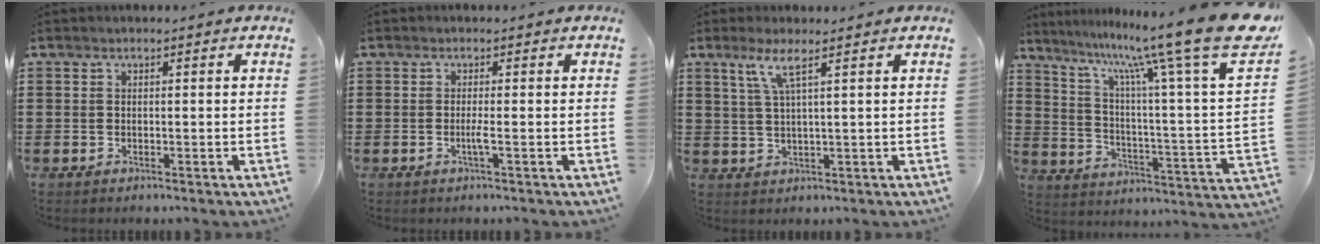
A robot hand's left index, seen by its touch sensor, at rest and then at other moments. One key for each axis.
{"total": 1.8, "fx": -0.4, "fy": -0.4, "fz": 1.7, "tx": -0.036, "ty": -0.008, "tz": -0.012}
{"total": 4.4, "fx": 2.3, "fy": 0.0, "fz": 3.8, "tx": -0.082, "ty": -0.001, "tz": 0.038}
{"total": 15.8, "fx": 12.0, "fy": -0.5, "fz": 10.3, "tx": -0.204, "ty": -0.082, "tz": 0.186}